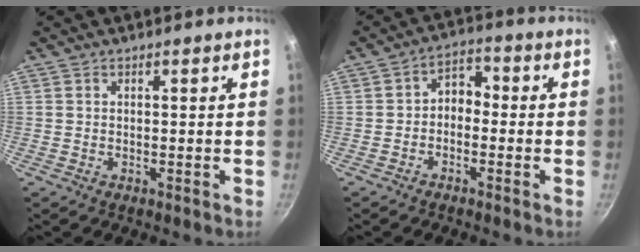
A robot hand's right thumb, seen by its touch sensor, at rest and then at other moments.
{"total": 4.6, "force": [-1.1, 3.3, 2.9], "torque": [-0.024, 0.025, -0.029]}